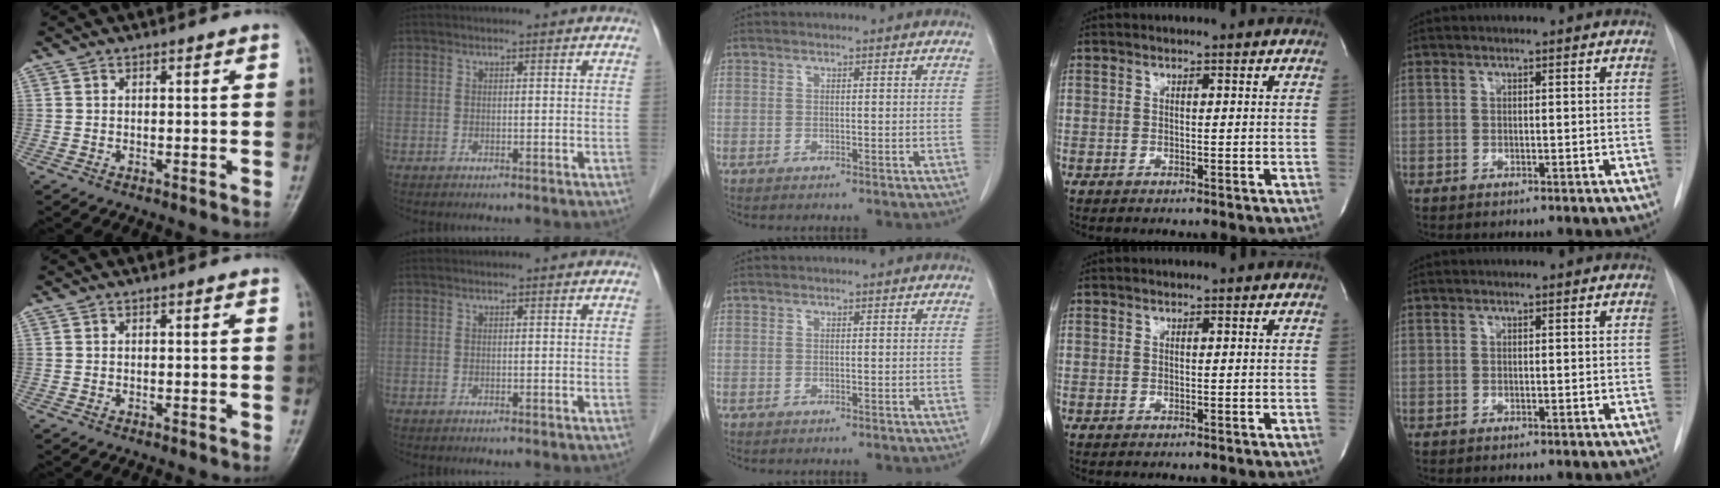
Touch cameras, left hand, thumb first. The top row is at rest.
{}